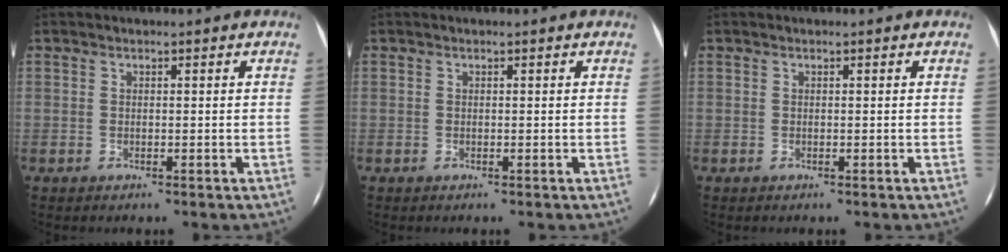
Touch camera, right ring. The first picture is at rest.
{"total": 0.0}
{"total": 0.0}